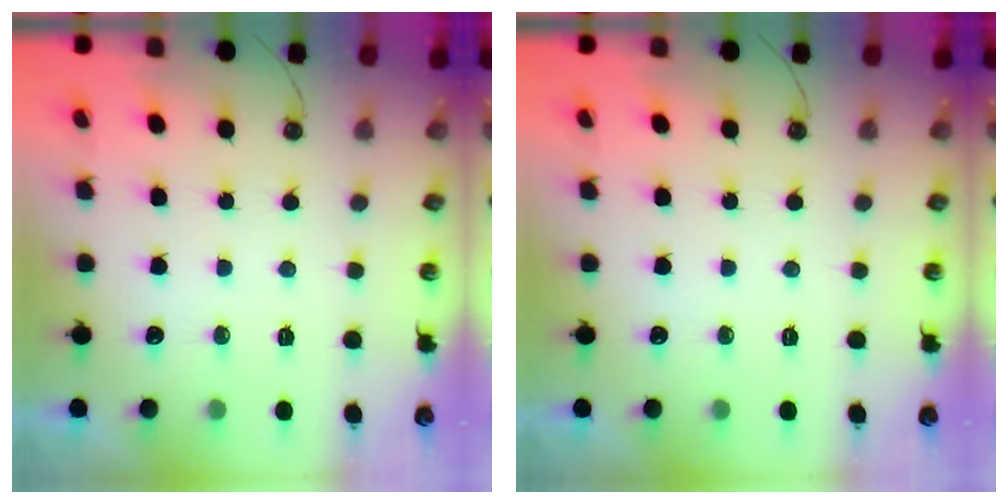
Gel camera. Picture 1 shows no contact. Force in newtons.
{"total": 0.0}